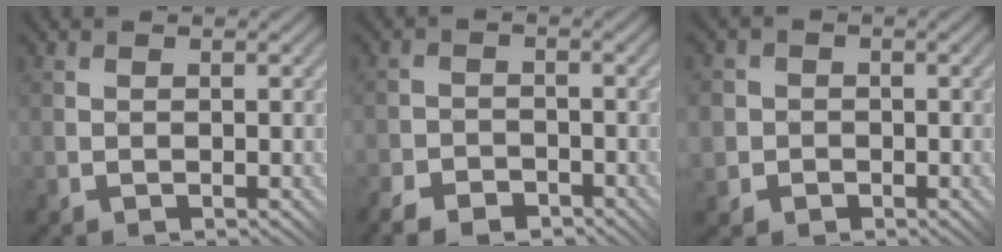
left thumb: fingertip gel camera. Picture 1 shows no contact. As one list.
[{"total": 4.4, "force": [-3.6, 1.9, 1.6], "torque": [-0.033, 0.000, -0.071]}, {"total": 4.8, "force": [-1.0, 4.7, 0.4], "torque": [-0.024, 0.006, -0.047]}]